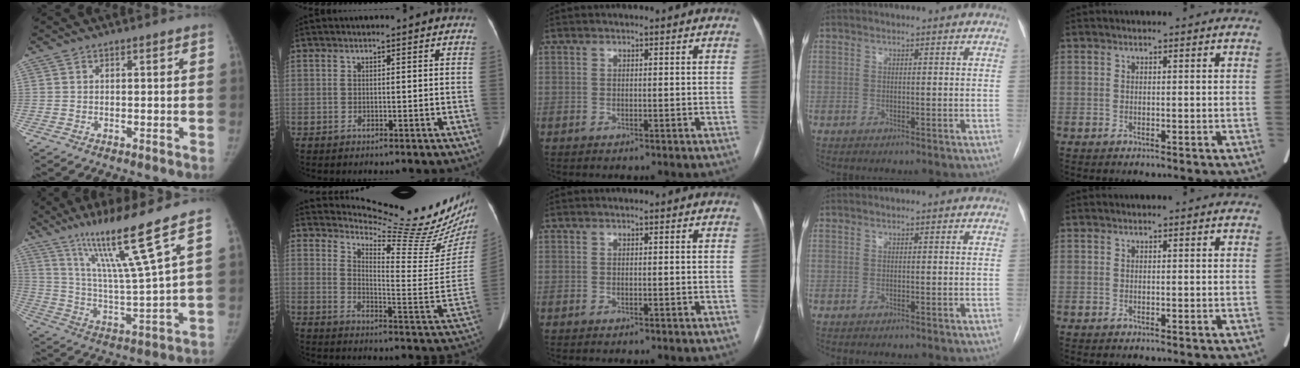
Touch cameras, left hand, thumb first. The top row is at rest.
{"thumb": {"total": 15.3, "force": [9.7, -1.4, 11.7], "torque": [-0.197, -0.062, 0.177]}, "index": {"total": 20.1, "force": [19.3, 0.6, 5.5], "torque": [-0.084, -0.139, 0.238]}}